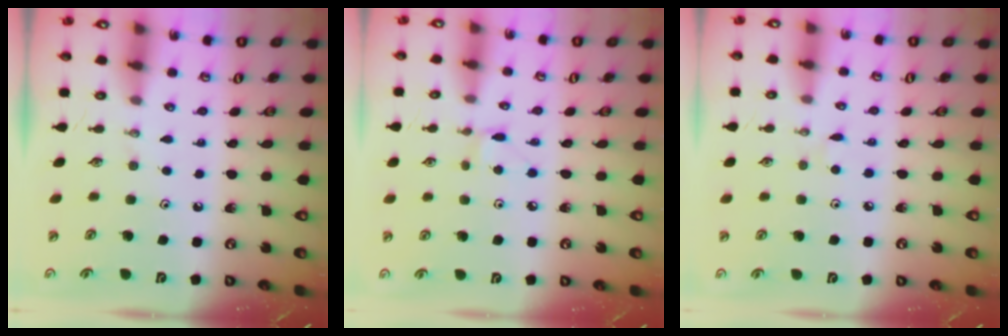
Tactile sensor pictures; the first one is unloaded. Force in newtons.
{"total": 3.4, "press": 3.4, "slide": 0.4}
{"total": 2.1, "press": 2.1, "slide": 0.3}